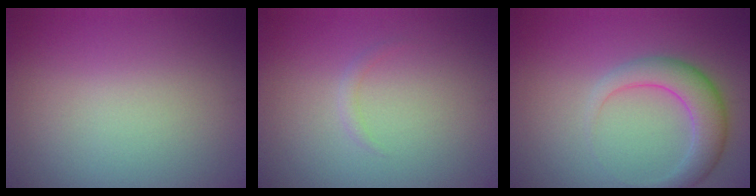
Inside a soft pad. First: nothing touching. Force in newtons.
{"total": 0.8, "press": 0.8, "slide": 0.0}
{"total": 4.1, "press": 4.1, "slide": 0.1}